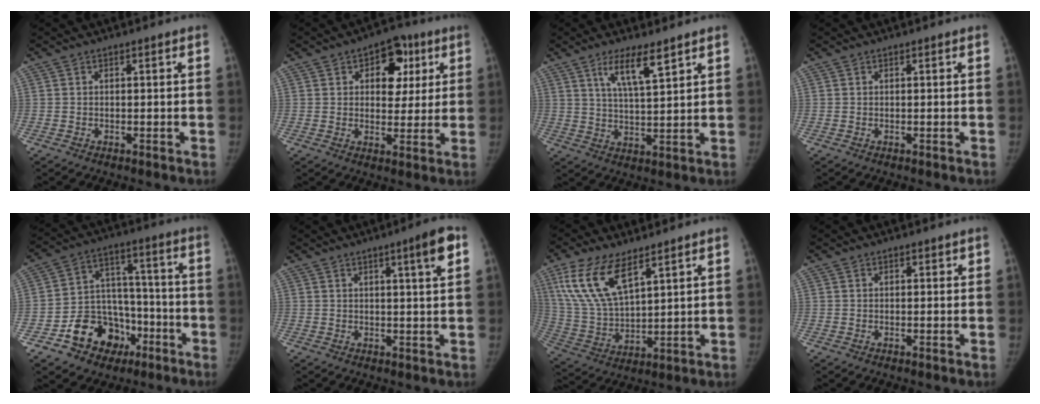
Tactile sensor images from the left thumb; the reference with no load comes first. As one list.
[{"total": 10.0, "force": [3.7, 6.7, 6.5], "torque": [-0.037, -0.007, 0.046]}, {"total": 7.5, "force": [4.7, 1.5, 5.7], "torque": [-0.099, -0.029, 0.090]}, {"total": 0.0}, {"total": 15.1, "force": [-7.4, 11.4, 6.5], "torque": [-0.055, 0.072, -0.114]}, {"total": 5.6, "force": [2.5, 0.2, 4.9], "torque": [-0.068, -0.009, 0.035]}, {"total": 14.2, "force": [8.0, 5.9, 10.1], "torque": [-0.198, -0.027, 0.166]}, {"total": 0.7, "force": [0.5, 0.4, 0.3], "torque": [0.004, -0.002, 0.003]}]